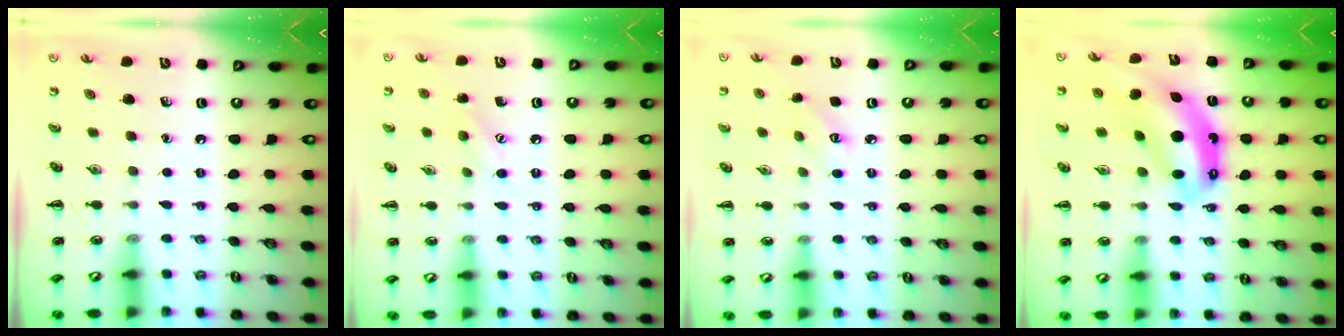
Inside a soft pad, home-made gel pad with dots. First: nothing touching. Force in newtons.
{"total": 6.7, "press": 6.6, "slide": 1.5}
{"total": 2.9, "press": 2.8, "slide": 0.8}
{"total": 11.8, "press": 11.4, "slide": 3.1}